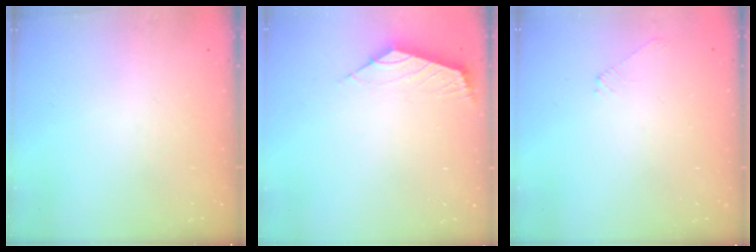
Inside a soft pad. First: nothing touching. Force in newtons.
{"total": 2.3, "press": 2.3, "slide": 0.6}
{"total": 1.7, "press": 1.6, "slide": 0.4}